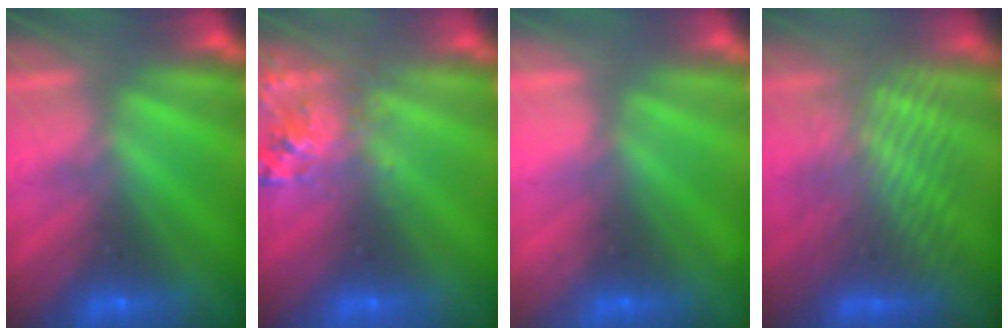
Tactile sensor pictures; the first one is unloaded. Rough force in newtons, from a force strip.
{"total": 2.7}
{"total": 2.3}
{"total": 3.9}